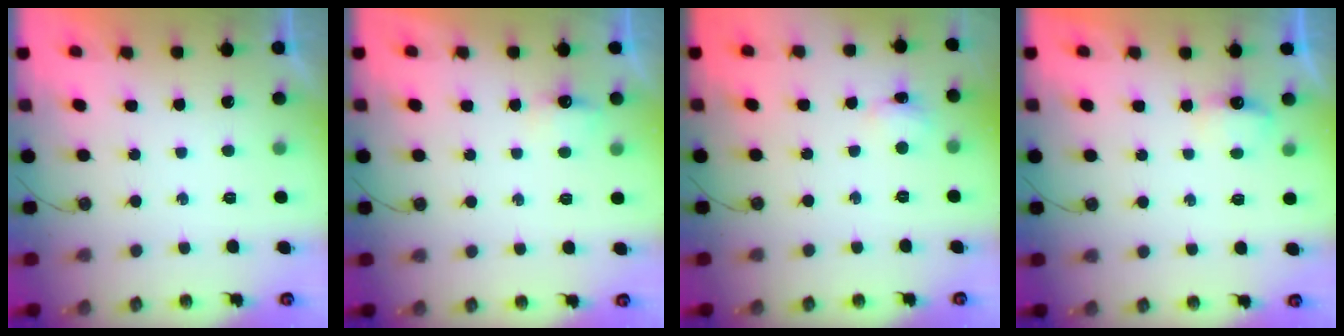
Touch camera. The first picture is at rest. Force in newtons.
{"total": 4.2, "press": 4.1, "slide": 0.6}
{"total": 3.5, "press": 3.4, "slide": 0.7}
{"total": 4.0, "press": 3.9, "slide": 0.7}